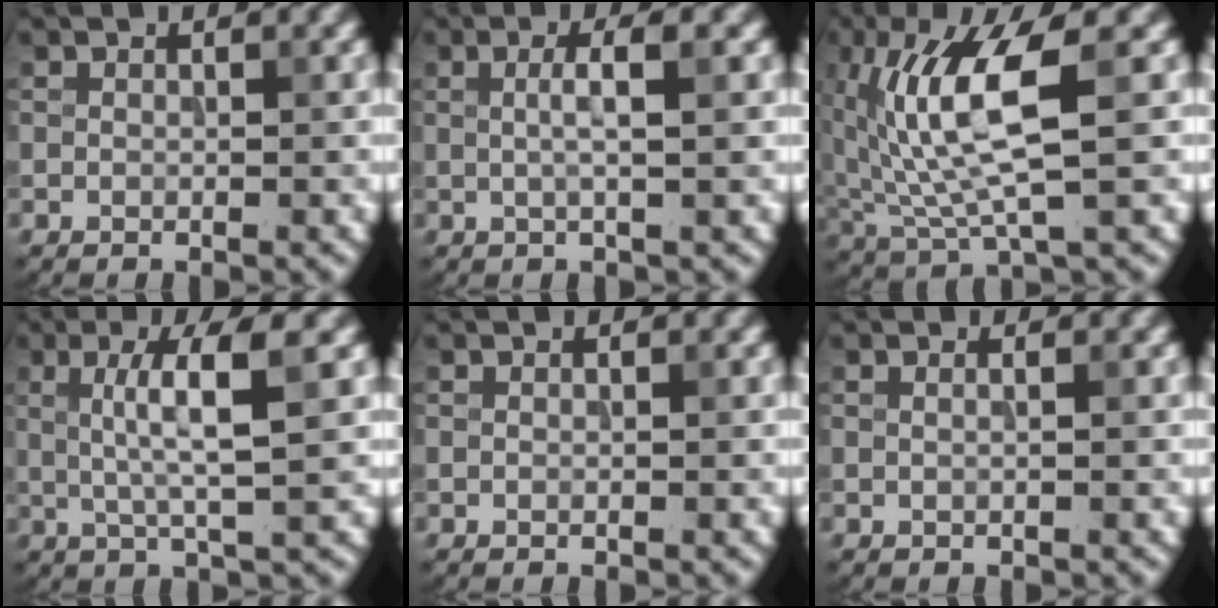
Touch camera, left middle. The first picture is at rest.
{"total": 2.6, "force": [0.3, 0.5, 2.5], "torque": [-0.042, 0.007, 0.001]}
{"total": 7.8, "force": [1.4, 2.3, 7.4], "torque": [-0.156, -0.005, 0.032]}
{"total": 5.2, "force": [1.1, 0.8, 5.0], "torque": [-0.089, 0.005, 0.021]}
{"total": 0.0}
{"total": 1.0, "force": [0.4, 0.5, 0.7], "torque": [-0.002, -0.004, -0.006]}